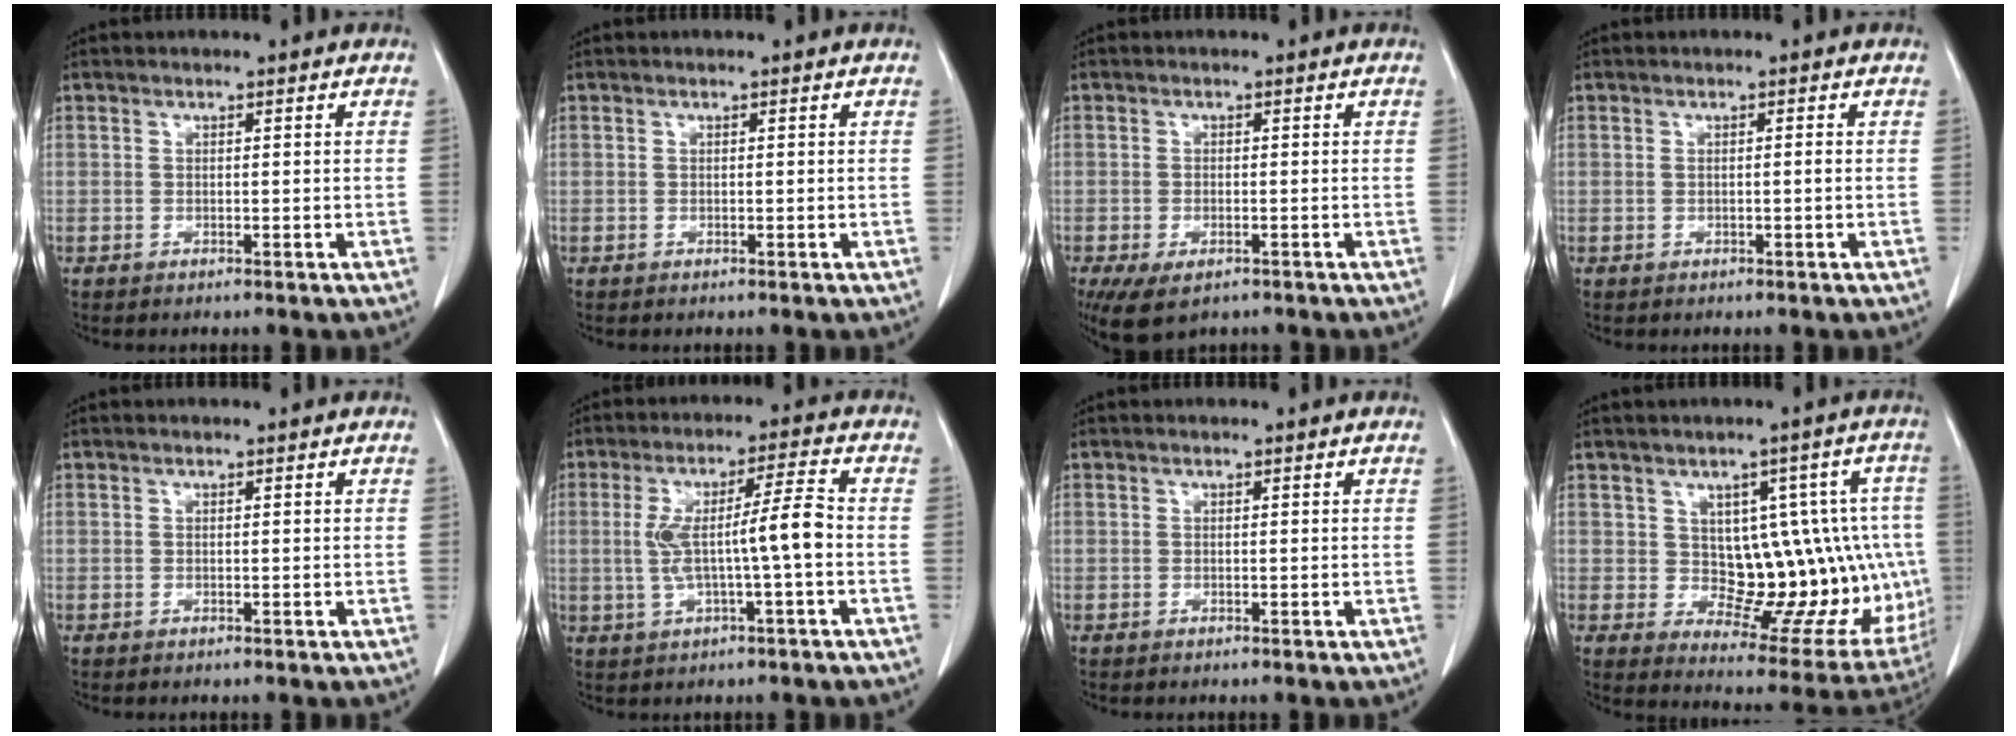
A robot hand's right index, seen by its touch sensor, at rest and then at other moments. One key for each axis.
{"total": 0.0}
{"total": 6.6, "fx": -4.1, "fy": 3.2, "fz": 4.0, "tx": -0.073, "ty": -0.011, "tz": -0.065}
{"total": 0.7, "fx": -0.1, "fy": 0.0, "fz": 0.7, "tx": -0.014, "ty": -0.001, "tz": 0.001}
{"total": 0.0}
{"total": 8.4, "fx": -0.8, "fy": 0.1, "fz": 8.3, "tx": -0.157, "ty": 0.017, "tz": -0.012}
{"total": 0.0}
{"total": 14.3, "fx": 0.6, "fy": 7.9, "fz": 11.9, "tx": -0.123, "ty": 0.023, "tz": 0.026}